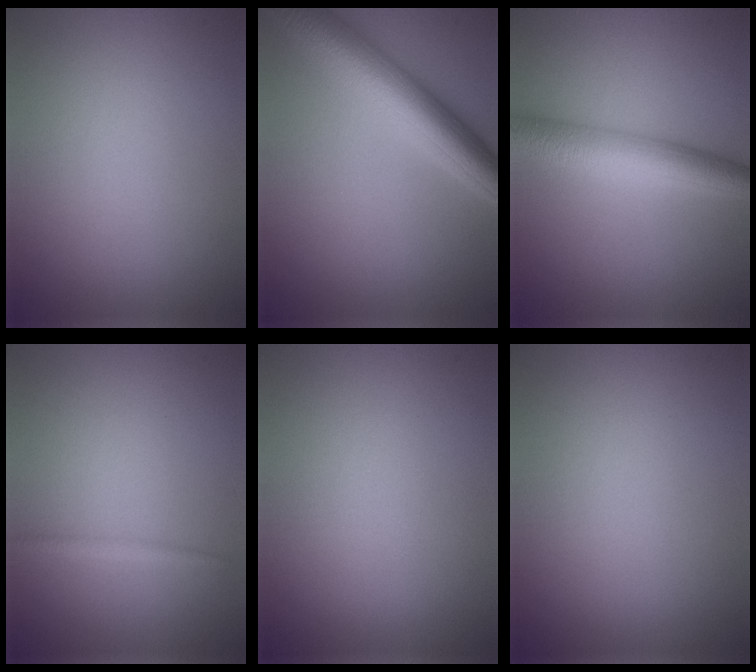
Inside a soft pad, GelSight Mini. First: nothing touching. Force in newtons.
{"total": 7.6, "press": 7.6, "slide": 0.2}
{"total": 5.0, "press": 5.0, "slide": 0.0}
{"total": 0.8, "press": 0.8, "slide": 0.0}
{"total": 0.0}
{"total": 0.0}